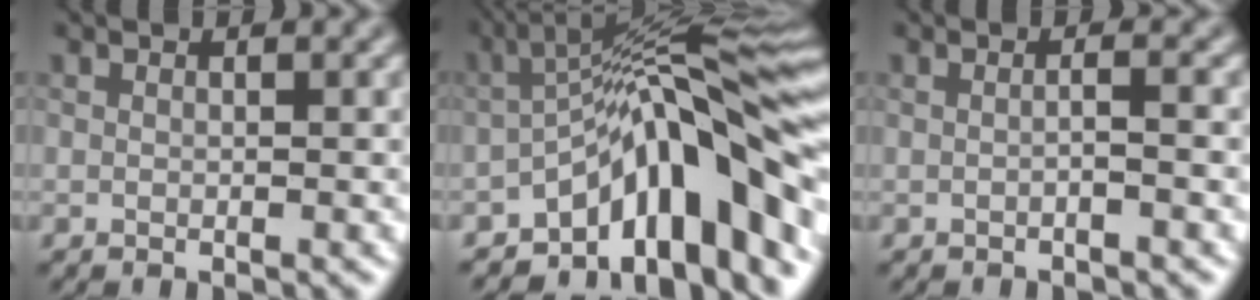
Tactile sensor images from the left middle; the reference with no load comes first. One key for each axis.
{"total": 13.8, "fx": -5.8, "fy": 4.0, "fz": 11.8, "tx": -0.147, "ty": 0.029, "tz": -0.096}
{"total": 1.1, "fx": -0.4, "fy": 0.1, "fz": 1.0, "tx": -0.013, "ty": 0.005, "tz": -0.012}